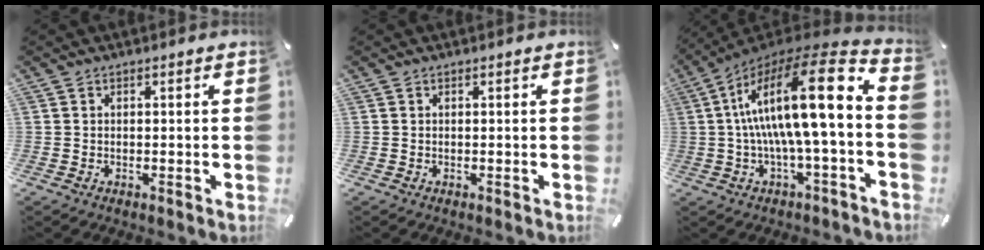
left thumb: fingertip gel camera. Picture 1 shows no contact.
{"total": 0.0}
{"total": 21.1, "force": [2.4, 4.9, 20.4], "torque": [-0.357, -0.033, 0.026]}